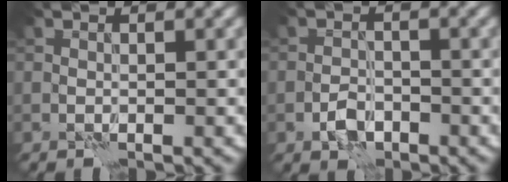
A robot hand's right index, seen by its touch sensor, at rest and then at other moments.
{"total": 2.4, "force": [-1.4, 1.4, 1.3], "torque": [-0.020, 0.006, -0.028]}